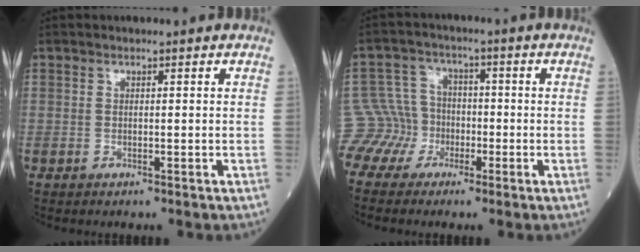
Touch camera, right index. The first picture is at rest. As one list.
[{"total": 8.2, "force": [-4.7, 6.7, -0.1], "torque": [-0.020, 0.029, -0.086]}]